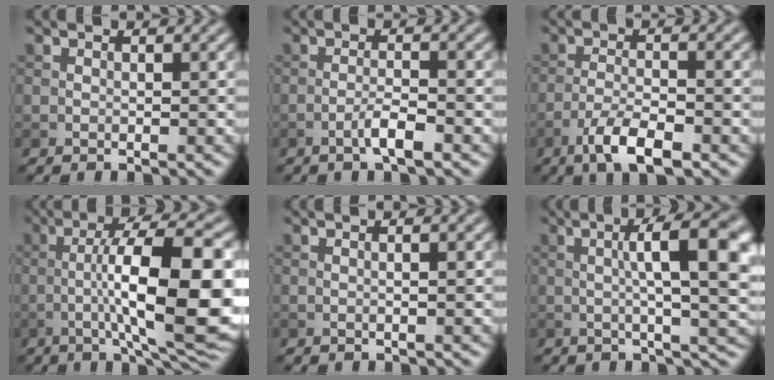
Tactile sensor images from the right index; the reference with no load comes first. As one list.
[{"total": 2.6, "force": [-1.4, 0.3, 2.2], "torque": [-0.040, 0.008, -0.031]}, {"total": 5.1, "force": [-3.1, 1.3, 3.8], "torque": [-0.074, 0.000, -0.062]}, {"total": 13.7, "force": [-1.7, 3.0, 13.3], "torque": [-0.195, 0.013, -0.028]}, {"total": 1.5, "force": [0.2, 0.5, 1.4], "torque": [-0.012, -0.001, -0.006]}, {"total": 9.3, "force": [1.1, 2.1, 9.0], "torque": [-0.112, 0.016, 0.014]}]